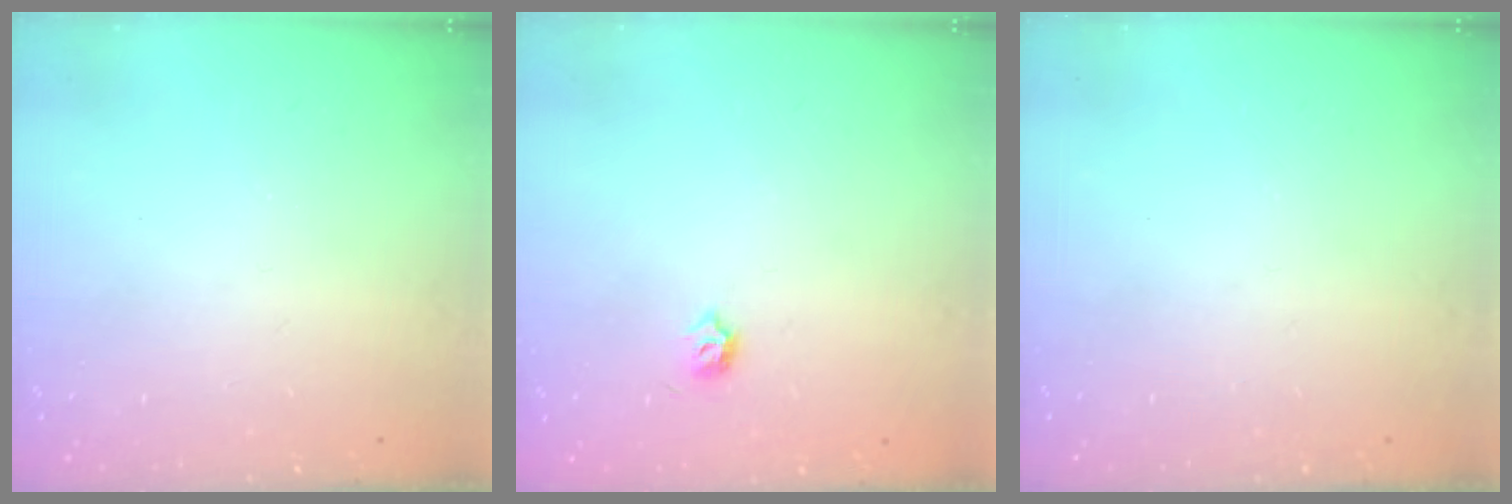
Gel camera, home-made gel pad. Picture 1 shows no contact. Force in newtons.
{"total": 3.5, "press": 3.5, "slide": 0.6}
{"total": 0.0}